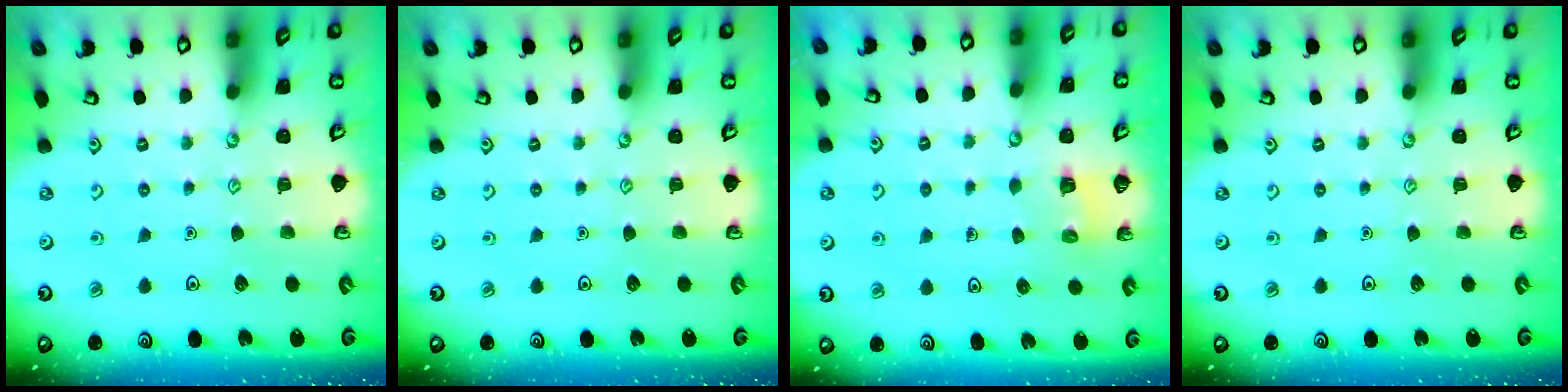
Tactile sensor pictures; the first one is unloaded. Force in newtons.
{"total": 0.0}
{"total": 3.7, "press": 3.7, "slide": 0.2}
{"total": 0.0}